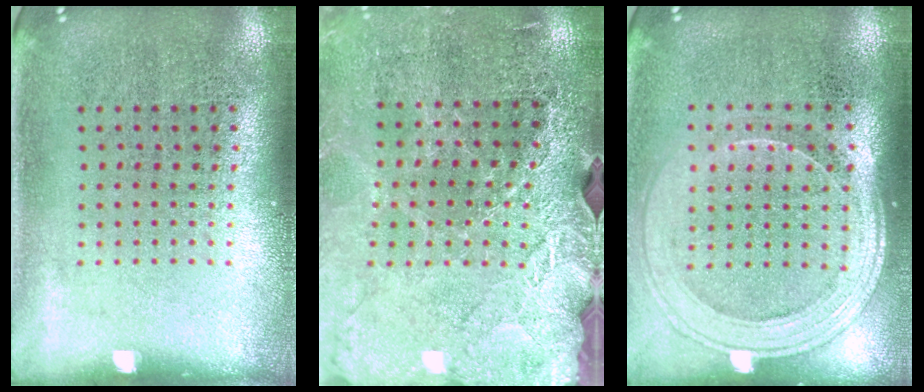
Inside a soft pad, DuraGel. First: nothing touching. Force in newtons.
{"total": 3.0, "press": 3.0, "slide": 0.2}
{"total": 1.8, "press": 1.6, "slide": 0.7}